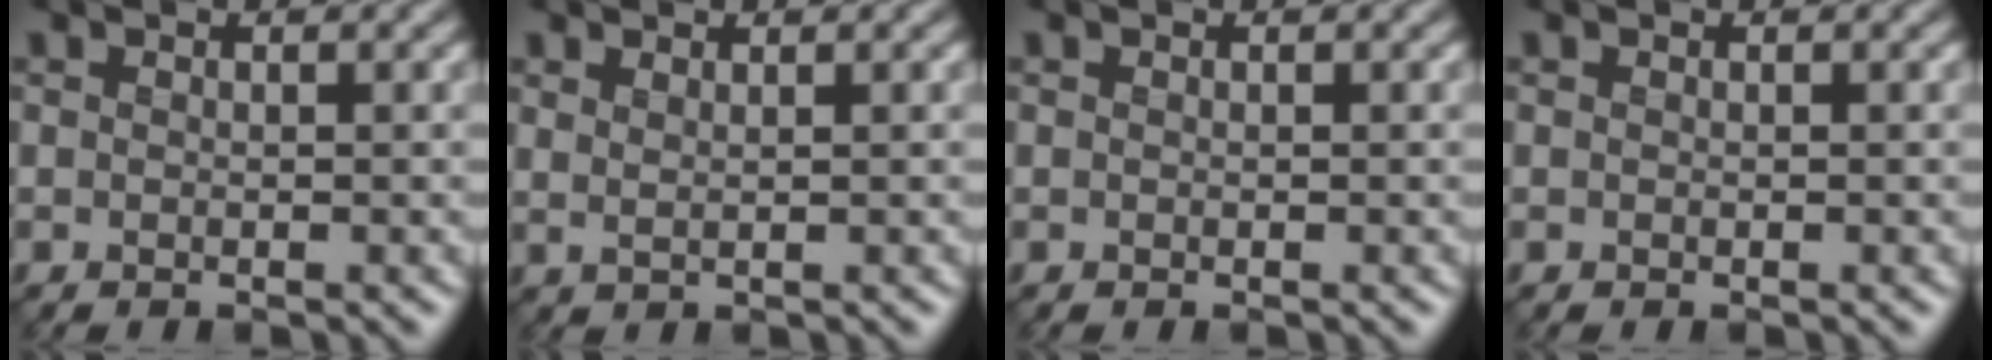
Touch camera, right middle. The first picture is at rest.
{"total": 0.9, "force": [0.8, 0.1, 0.4], "torque": [-0.007, -0.004, 0.011]}
{"total": 0.0}
{"total": 0.0}